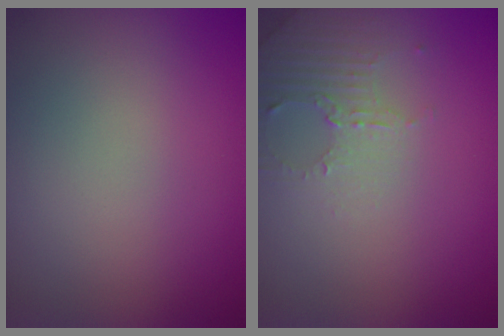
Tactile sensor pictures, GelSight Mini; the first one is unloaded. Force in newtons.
{"total": 2.6, "press": 2.5, "slide": 0.7}